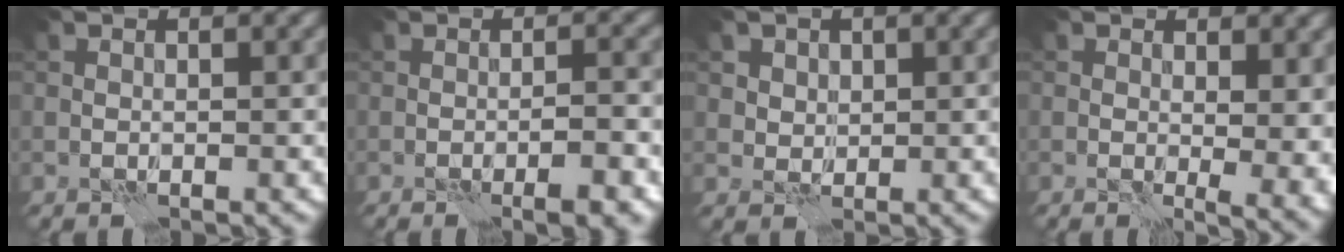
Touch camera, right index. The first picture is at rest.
{"total": 3.3, "force": [-1.2, 0.6, 3.1], "torque": [-0.037, 0.000, -0.017]}
{"total": 2.2, "force": [1.1, 1.8, 0.6], "torque": [-0.014, -0.011, 0.029]}
{"total": 6.0, "force": [1.4, 2.8, 5.1], "torque": [-0.034, -0.006, 0.029]}